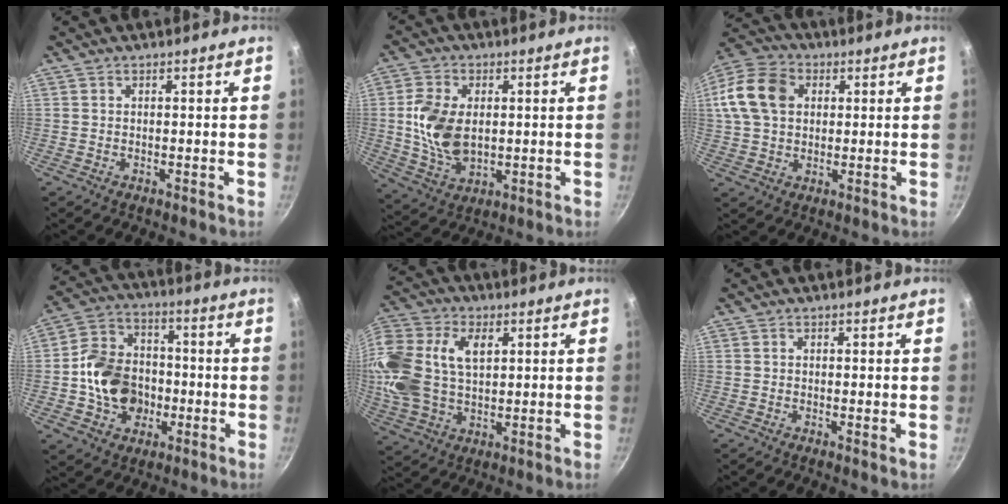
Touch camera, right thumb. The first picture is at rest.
{"total": 11.8, "force": [0.9, 7.7, 8.9], "torque": [-0.159, -0.011, 0.021]}
{"total": 14.5, "force": [2.9, 11.0, 9.0], "torque": [-0.172, 0.023, 0.041]}
{"total": 14.6, "force": [-2.1, 11.9, 8.2], "torque": [-0.117, 0.034, -0.041]}
{"total": 21.2, "force": [5.0, 14.3, 14.9], "torque": [-0.337, 0.020, 0.090]}
{"total": 0.5, "force": [0.0, 0.1, 0.5], "torque": [-0.008, -0.005, -0.002]}